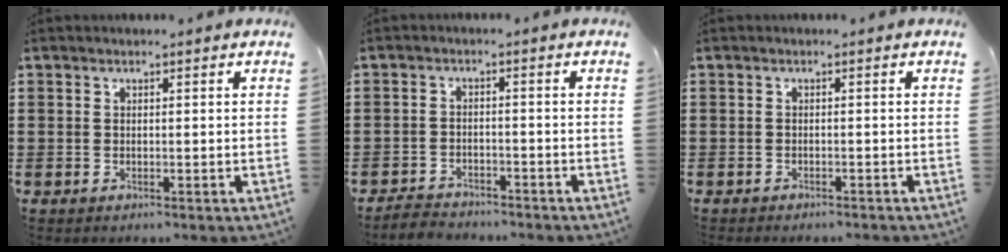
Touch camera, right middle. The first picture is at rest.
{"total": 3.0, "force": [-2.9, 0.6, 0.1], "torque": [-0.008, 0.004, -0.065]}
{"total": 0.8, "force": [-0.8, 0.0, 0.1], "torque": [-0.005, -0.002, -0.015]}